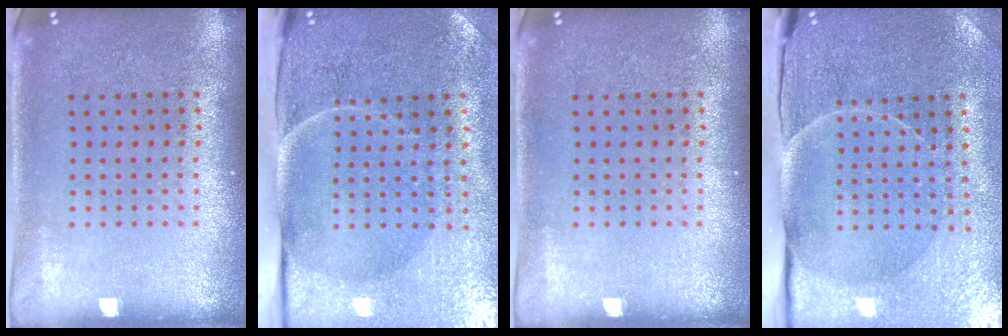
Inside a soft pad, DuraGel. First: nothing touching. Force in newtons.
{"total": 5.0, "press": 3.9, "slide": 3.0}
{"total": 0.0}
{"total": 3.8, "press": 3.6, "slide": 1.3}